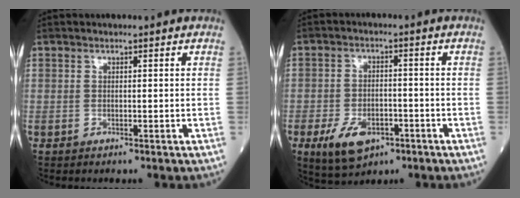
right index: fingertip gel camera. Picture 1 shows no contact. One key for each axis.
{"total": 8.0, "fx": -3.9, "fy": 4.4, "fz": 5.4, "tx": -0.106, "ty": -0.006, "tz": -0.059}